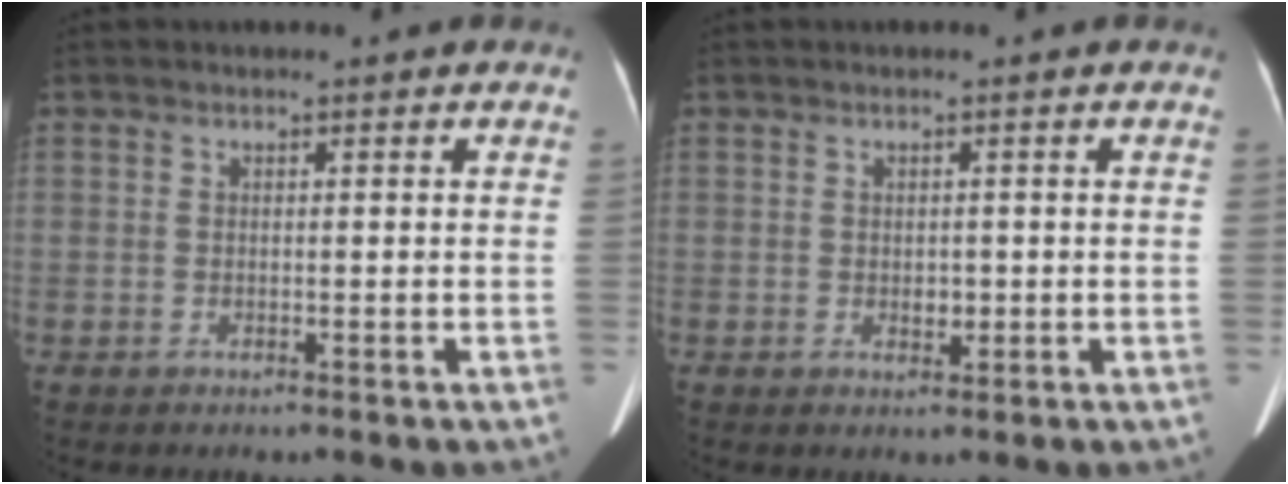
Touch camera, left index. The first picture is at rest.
{"total": 1.3, "force": [-0.2, 1.0, 0.9], "torque": [-0.014, -0.001, -0.001]}